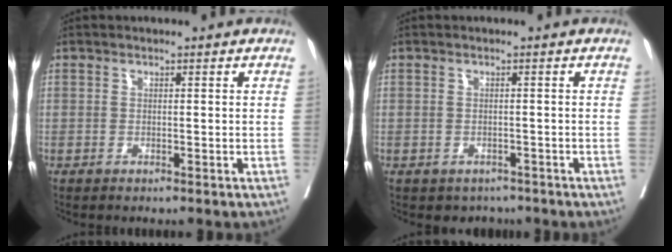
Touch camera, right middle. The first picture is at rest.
{"total": 2.7, "force": [-2.1, 1.7, 0.3], "torque": [0.000, 0.007, -0.027]}